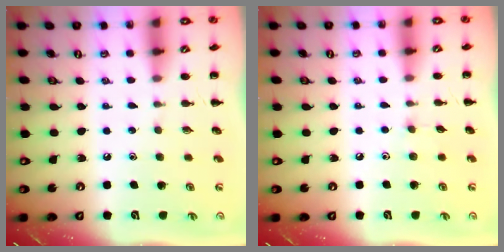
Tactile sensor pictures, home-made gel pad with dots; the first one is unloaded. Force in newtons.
{"total": 3.3, "press": 3.0, "slide": 1.4}